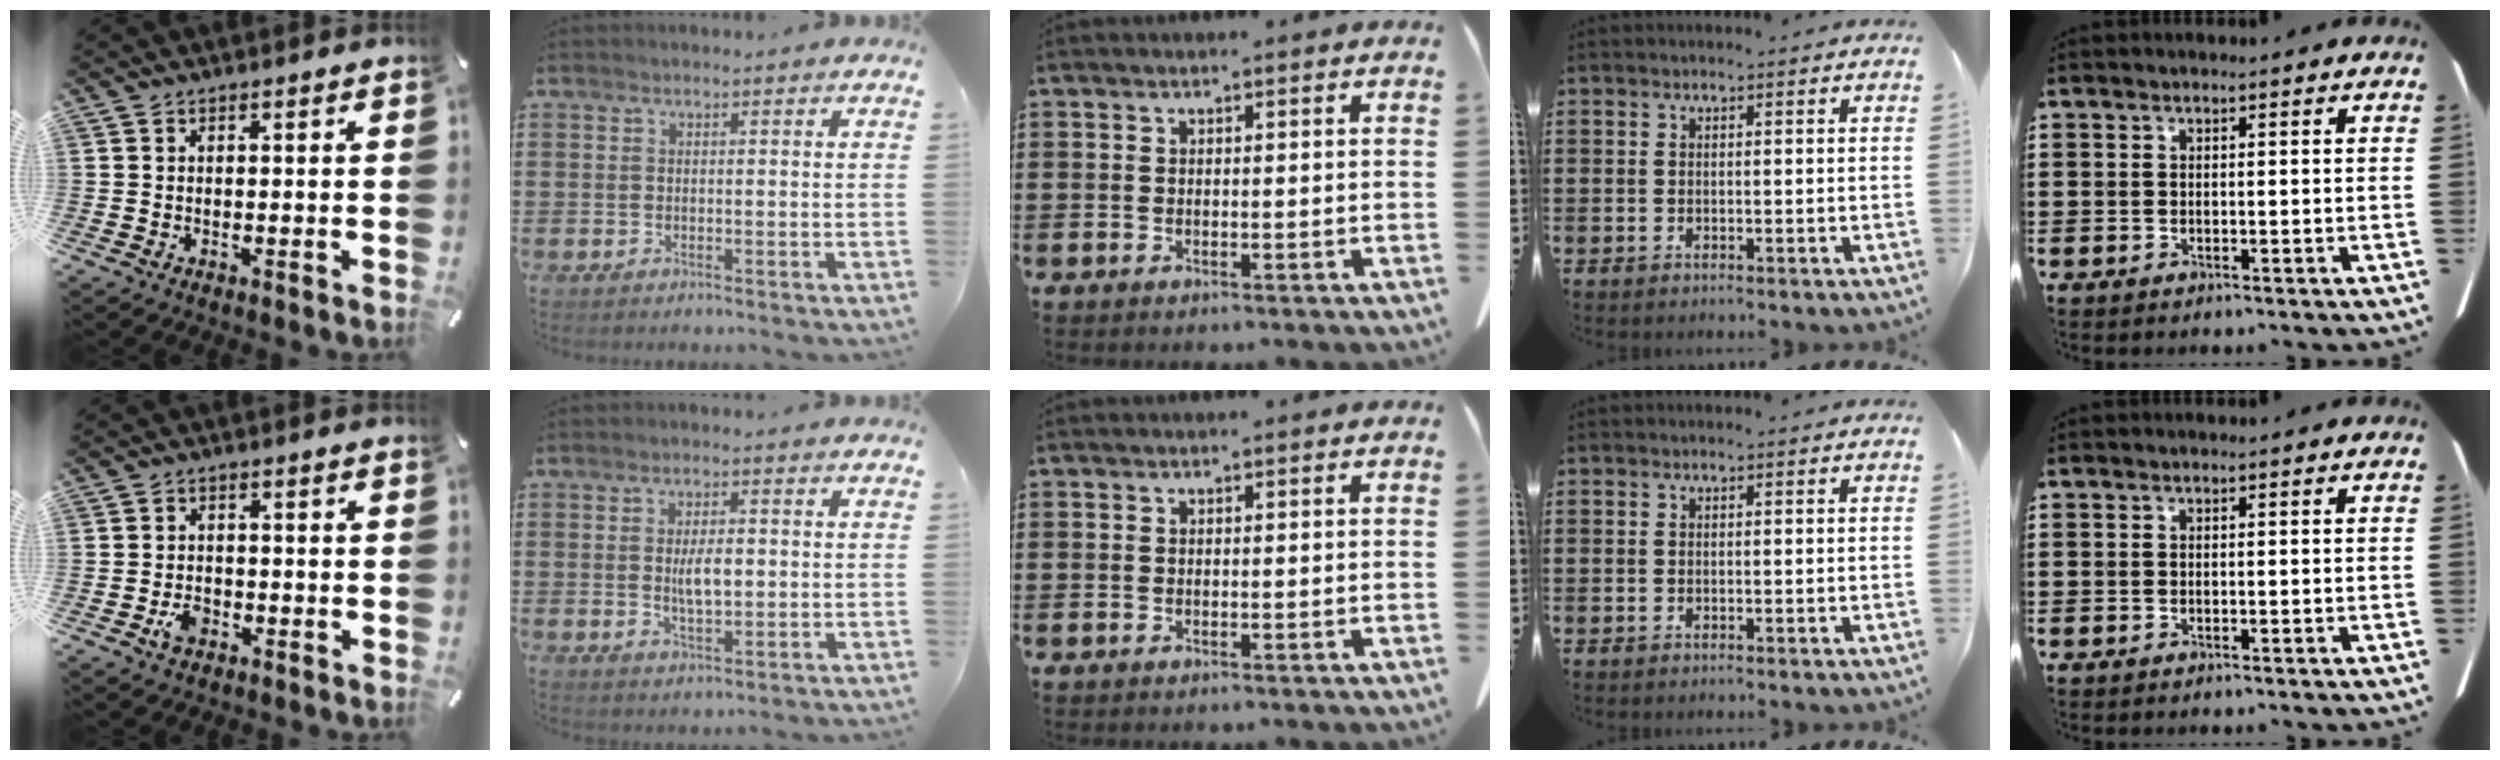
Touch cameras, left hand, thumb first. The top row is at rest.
{"thumb": {"total": 3.4, "force": [-1.6, 2.4, 1.8], "torque": [-0.029, 0.008, -0.027]}, "index": {"total": 4.3, "force": [0.2, 1.5, 4.0], "torque": [-0.069, 0.000, 0.000]}}